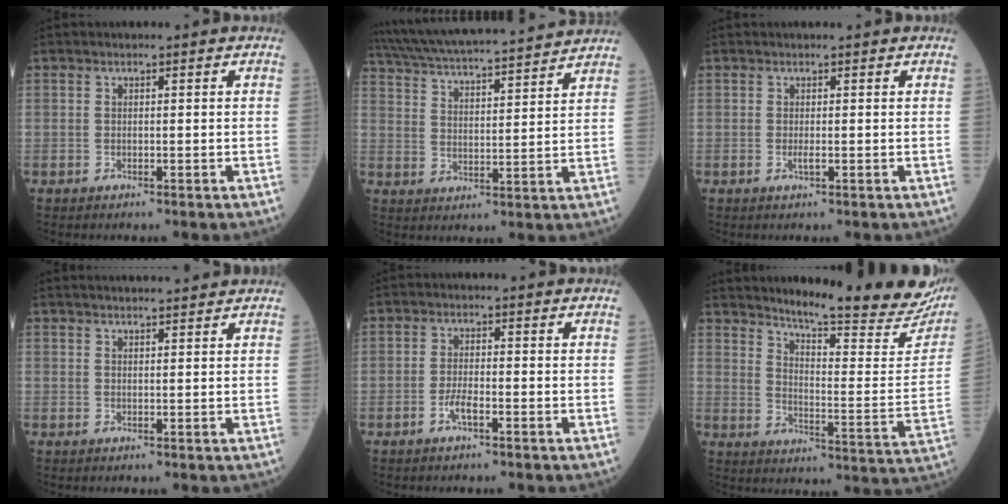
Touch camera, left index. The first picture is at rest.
{"total": 20.6, "force": [18.9, 1.3, 8.0], "torque": [-0.144, 0.023, 0.284]}
{"total": 1.1, "force": [0.5, 0.1, 1.0], "torque": [-0.025, 0.004, 0.008]}
{"total": 8.2, "force": [7.7, 0.7, 2.9], "torque": [-0.040, 0.027, 0.100]}
{"total": 2.1, "force": [-1.1, 0.3, 1.7], "torque": [-0.037, -0.001, -0.025]}
{"total": 24.8, "force": [21.8, 1.6, 11.8], "torque": [-0.177, -0.097, 0.274]}